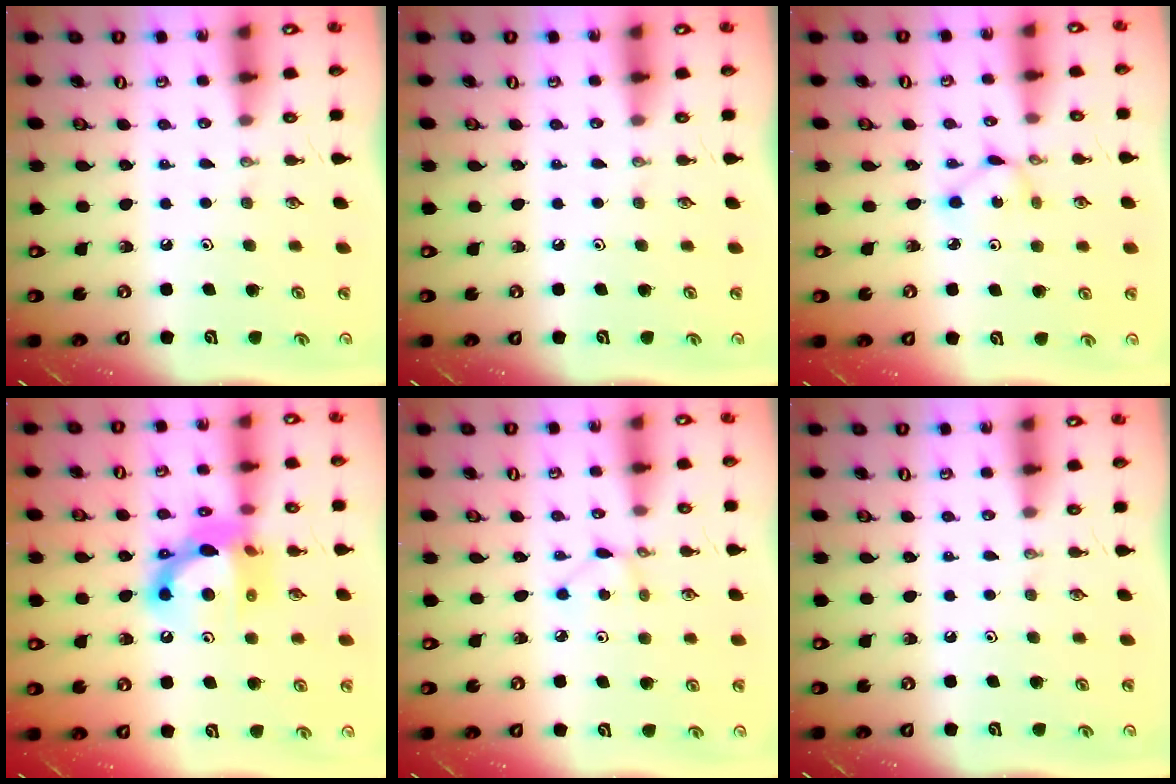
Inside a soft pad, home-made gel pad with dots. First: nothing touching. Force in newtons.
{"total": 0.0}
{"total": 1.9, "press": 1.9, "slide": 0.1}
{"total": 13.0, "press": 12.9, "slide": 1.2}
{"total": 2.2, "press": 2.2, "slide": 0.3}
{"total": 0.0}